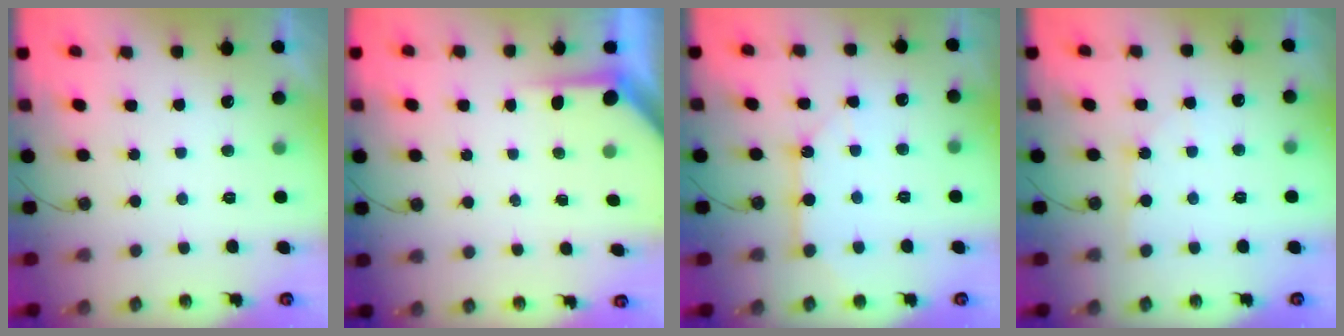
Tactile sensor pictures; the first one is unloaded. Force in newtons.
{"total": 3.6, "press": 3.5, "slide": 0.4}
{"total": 9.8, "press": 9.8, "slide": 1.1}
{"total": 3.5, "press": 3.5, "slide": 0.6}